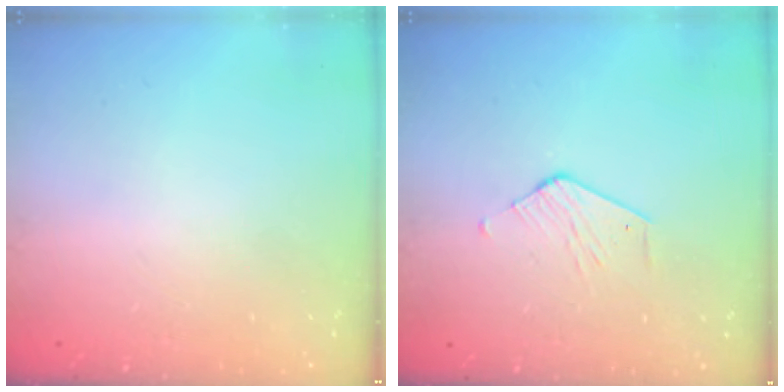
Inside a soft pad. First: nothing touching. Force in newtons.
{"total": 2.5, "press": 2.5, "slide": 0.2}